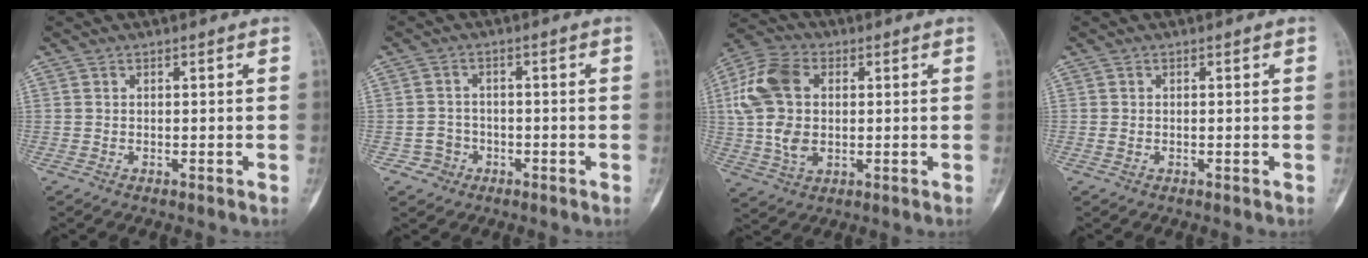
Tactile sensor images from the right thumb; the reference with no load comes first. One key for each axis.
{"total": 3.7, "fx": -1.5, "fy": 3.3, "fz": 0.0, "tx": 0.028, "ty": 0.015, "tz": -0.028}
{"total": 14.1, "fx": 2.0, "fy": 9.6, "fz": 10.2, "tx": -0.198, "ty": 0.013, "tz": 0.033}
{"total": 0.8, "fx": -0.1, "fy": 0.7, "fz": 0.5, "tx": -0.005, "ty": 0.000, "tz": -0.003}